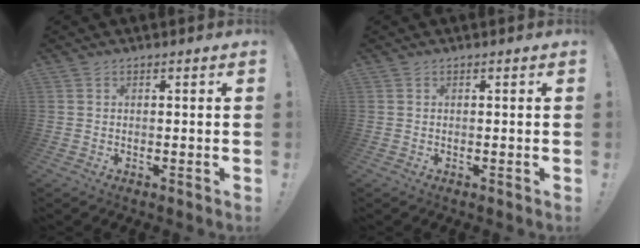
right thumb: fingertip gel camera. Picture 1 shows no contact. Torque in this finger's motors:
{"motor_torque": [-0.16, -0.08, -0.14, 0.14, 0.07]}